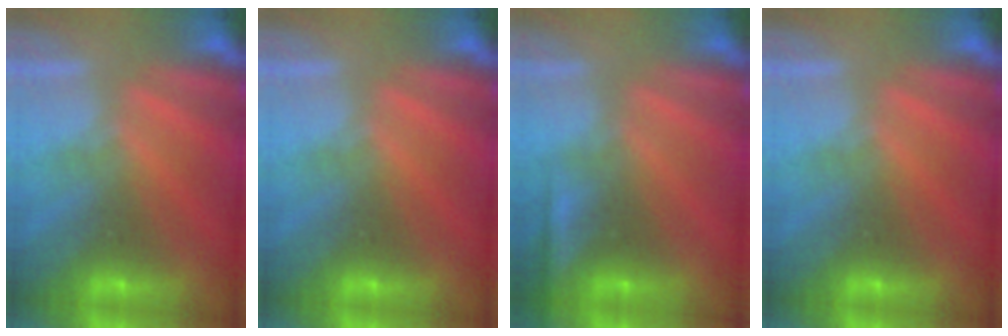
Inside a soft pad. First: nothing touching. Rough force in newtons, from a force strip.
{"total": 0.0}
{"total": 2.3}
{"total": 0.0}